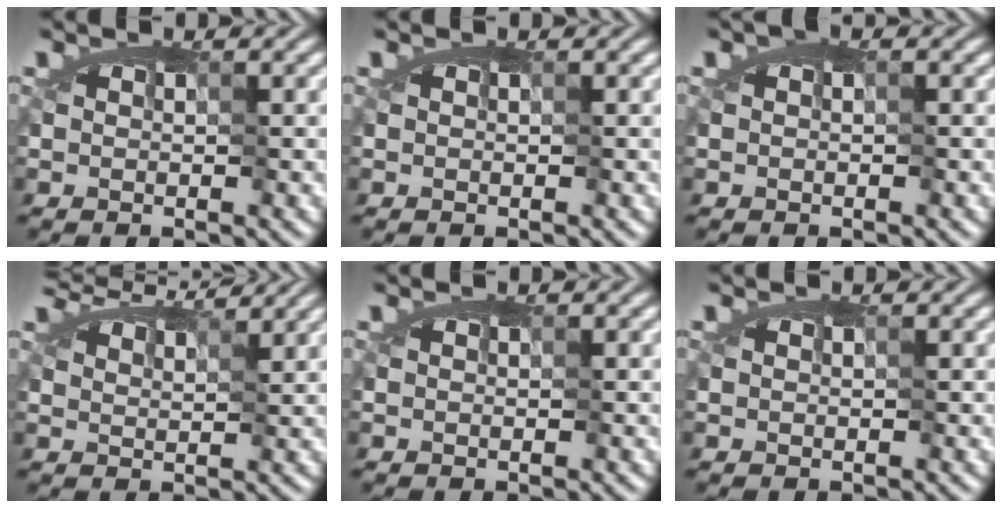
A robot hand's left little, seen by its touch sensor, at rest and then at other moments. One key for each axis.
{"total": 0.0}
{"total": 0.7, "fx": -0.3, "fy": 0.2, "fz": 0.6, "tx": -0.012, "ty": 0.000, "tz": -0.003}
{"total": 4.5, "fx": 4.1, "fy": 0.6, "fz": 1.7, "tx": -0.050, "ty": 0.010, "tz": 0.052}
{"total": 0.0}
{"total": 0.0}